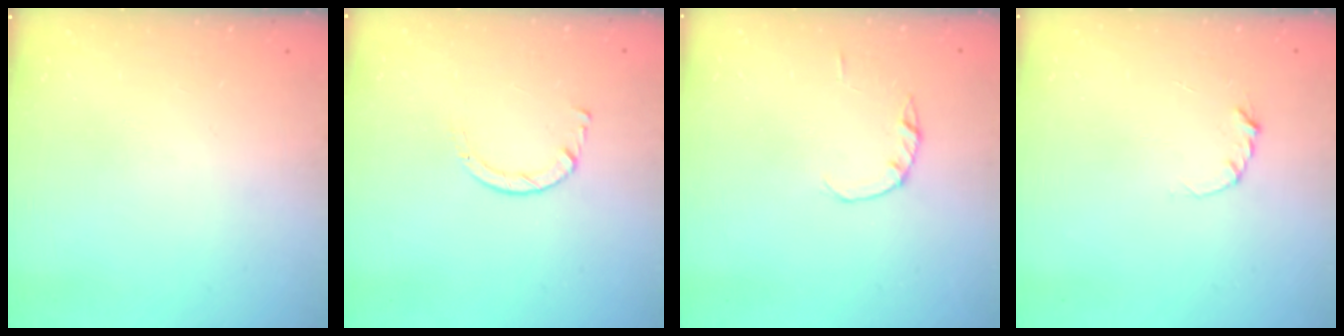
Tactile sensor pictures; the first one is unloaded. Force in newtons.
{"total": 2.7, "press": 2.7, "slide": 0.3}
{"total": 1.0, "press": 1.0, "slide": 0.2}
{"total": 2.9, "press": 2.9, "slide": 0.3}